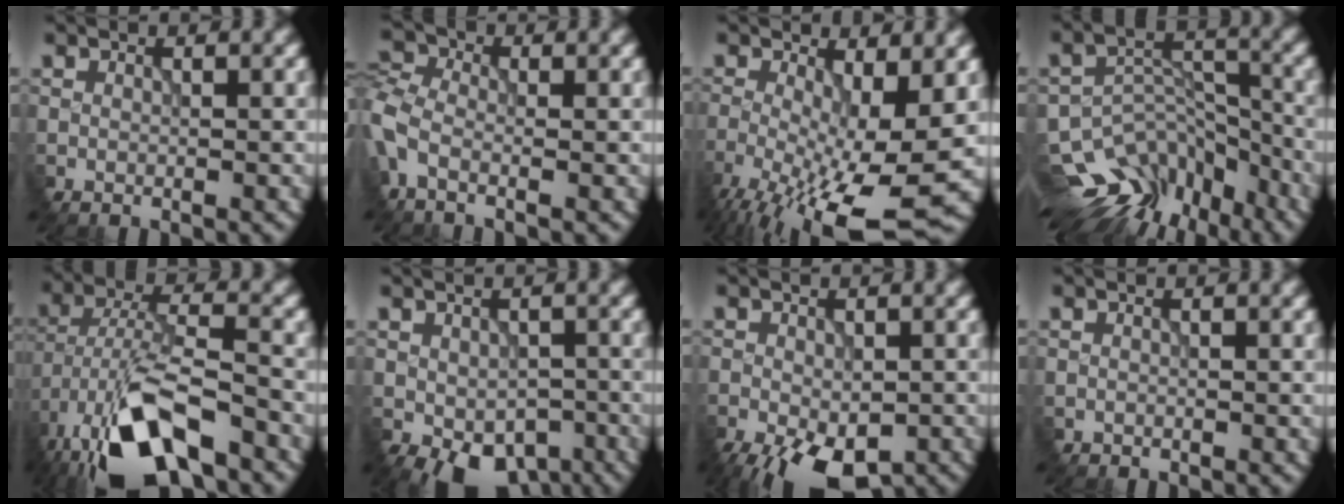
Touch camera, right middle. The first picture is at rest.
{"total": 3.1, "force": [-1.5, 1.8, 2.0], "torque": [-0.056, -0.002, -0.050]}
{"total": 12.0, "force": [-4.7, 3.7, 10.4], "torque": [-0.188, -0.021, -0.076]}
{"total": 11.0, "force": [-8.4, 6.3, 3.4], "torque": [-0.044, 0.008, -0.115]}
{"total": 12.3, "force": [-7.5, 4.8, 8.4], "torque": [-0.162, -0.009, -0.140]}
{"total": 6.8, "force": [-3.6, 4.0, 4.1], "torque": [-0.068, -0.027, -0.039]}
{"total": 8.8, "force": [-5.5, 3.9, 5.7], "torque": [-0.104, -0.027, -0.080]}
{"total": 0.6, "force": [-0.1, 0.0, -0.6], "torque": [0.013, -0.002, -0.003]}